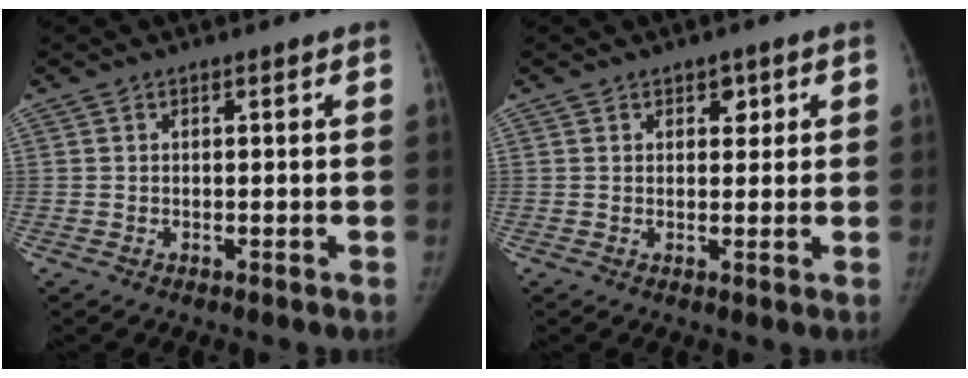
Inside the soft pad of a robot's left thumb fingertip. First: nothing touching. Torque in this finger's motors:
{"motor_torque": [0.45, 0.03, -0.04, -0.33, 0.04]}